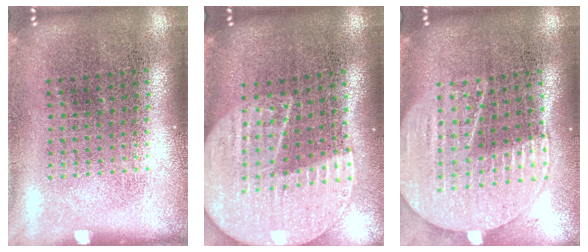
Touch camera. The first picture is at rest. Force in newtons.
{"total": 2.3, "press": 2.0, "slide": 1.1}
{"total": 2.0, "press": 1.9, "slide": 0.8}